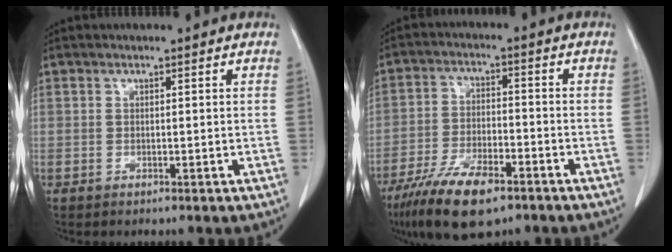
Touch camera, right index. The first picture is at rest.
{"total": 11.7, "force": [-7.8, 3.6, 7.9], "torque": [-0.145, -0.015, -0.138]}